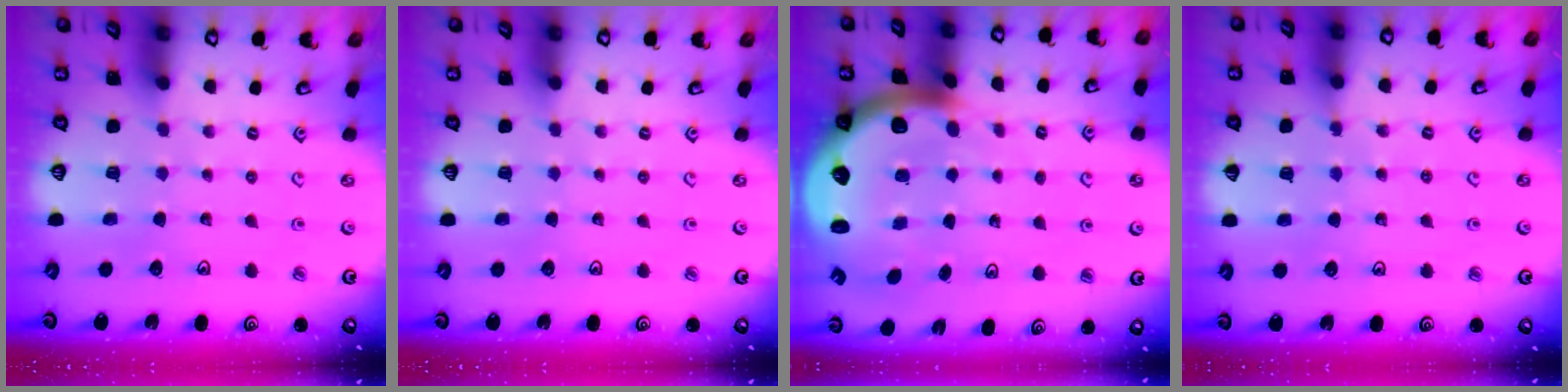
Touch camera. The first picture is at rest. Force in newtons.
{"total": 0.0}
{"total": 9.6, "press": 9.5, "slide": 1.8}
{"total": 4.9, "press": 4.9, "slide": 0.8}